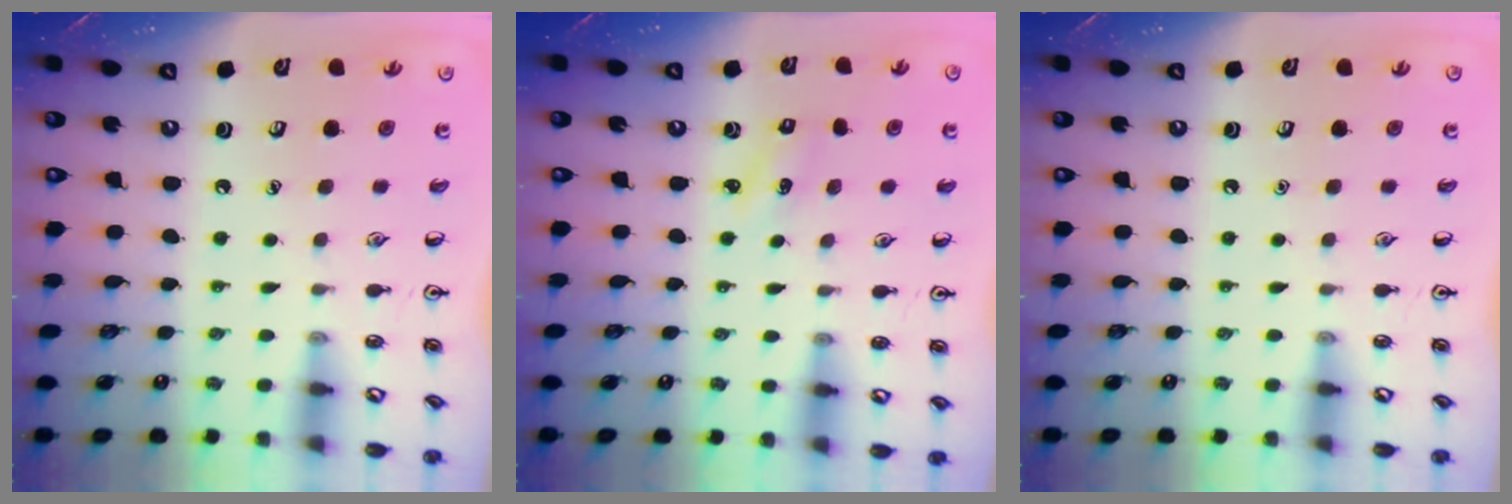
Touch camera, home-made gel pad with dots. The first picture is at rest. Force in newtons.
{"total": 1.3, "press": 1.2, "slide": 0.5}
{"total": 0.0}